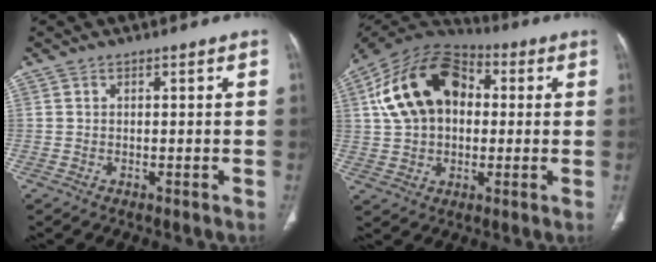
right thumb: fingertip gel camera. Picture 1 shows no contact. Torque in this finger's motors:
{"motor_torque": [-0.82, 2.83, 1.85, -0.19, 0.24]}